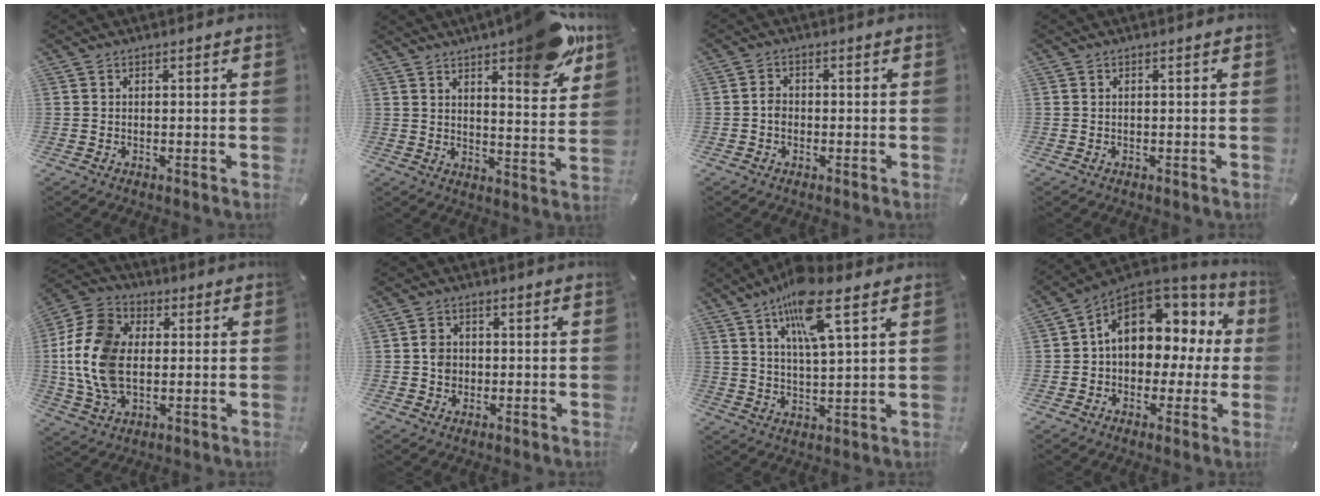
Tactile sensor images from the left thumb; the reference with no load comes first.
{"total": 13.3, "force": [9.6, 3.9, 8.3], "torque": [-0.098, -0.069, 0.158]}
{"total": 2.2, "force": [-0.6, 1.7, 1.3], "torque": [-0.024, 0.005, -0.012]}
{"total": 0.0}
{"total": 15.6, "force": [-0.3, 11.3, 10.8], "torque": [-0.258, 0.010, -0.007]}
{"total": 3.7, "force": [-0.4, 3.3, 1.5], "torque": [-0.020, 0.004, -0.010]}
{"total": 12.8, "force": [7.7, 3.0, 9.7], "torque": [-0.173, -0.022, 0.129]}
{"total": 13.2, "force": [4.1, 9.8, 7.8], "torque": [-0.120, -0.018, 0.078]}